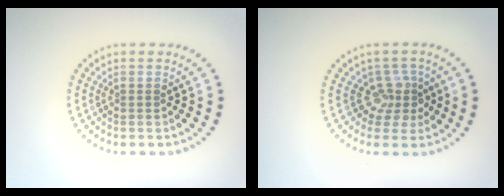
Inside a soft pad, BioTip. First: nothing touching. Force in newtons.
{"total": 2.7, "press": 2.0, "slide": 1.8}